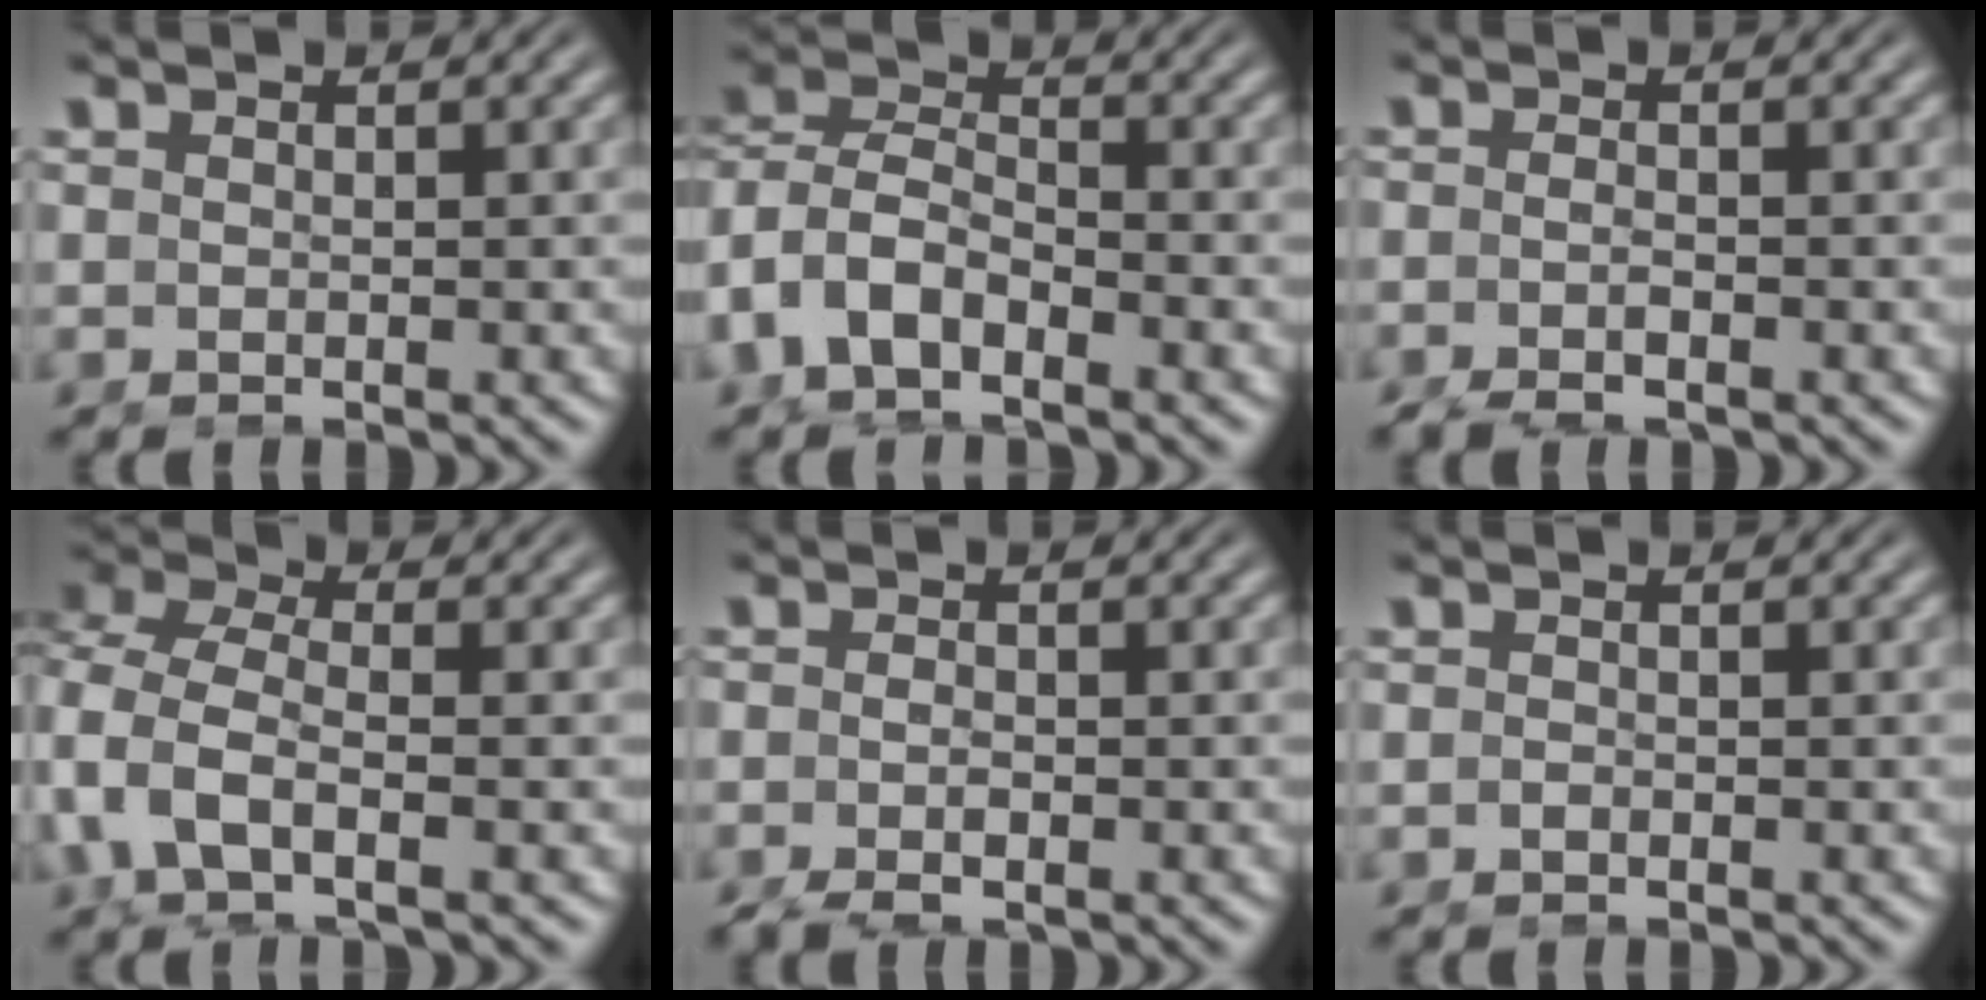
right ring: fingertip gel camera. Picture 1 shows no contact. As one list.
[{"total": 9.4, "force": [-1.3, 8.4, 4.0], "torque": [-0.138, -0.032, -0.028]}, {"total": 3.0, "force": [-2.1, 1.3, 1.6], "torque": [-0.040, -0.012, -0.033]}, {"total": 7.0, "force": [-0.8, 5.2, 4.6], "torque": [-0.137, -0.033, -0.004]}, {"total": 3.0, "force": [-2.0, 1.5, 1.6], "torque": [-0.038, -0.011, -0.032]}, {"total": 0.7, "force": [-0.6, -0.4, 0.0], "torque": [0.000, -0.006, -0.007]}]